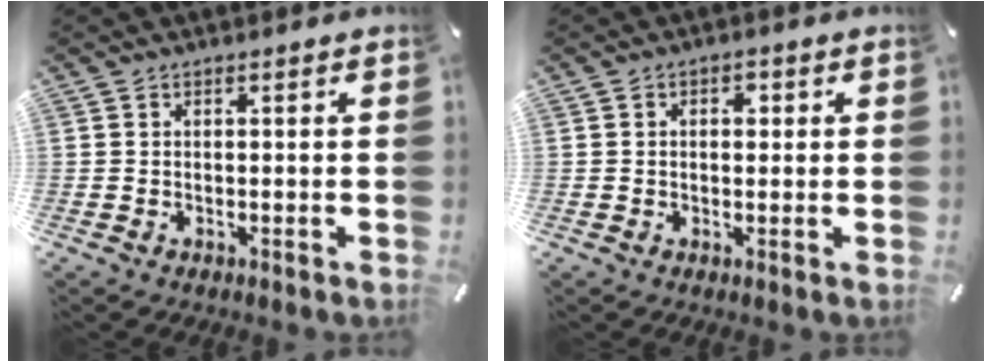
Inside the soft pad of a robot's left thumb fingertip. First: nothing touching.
{"total": 2.3, "force": [0.3, 1.6, 1.6], "torque": [-0.019, 0.002, -0.002]}